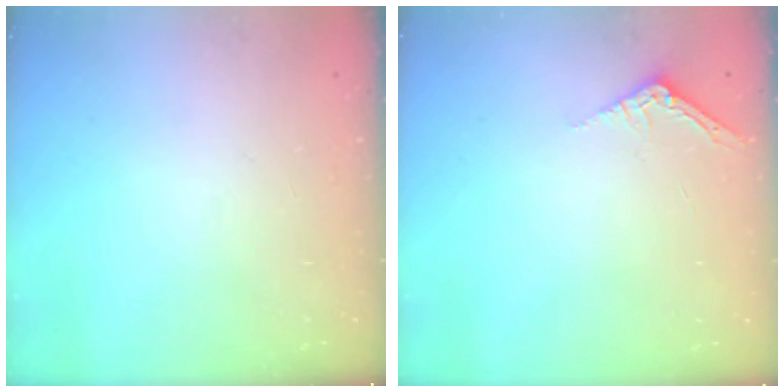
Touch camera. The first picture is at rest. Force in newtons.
{"total": 2.5, "press": 2.5, "slide": 0.2}